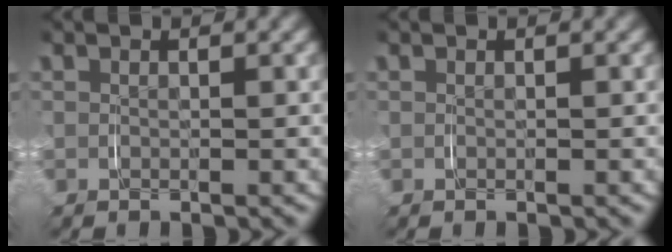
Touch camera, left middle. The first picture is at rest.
{"total": 0.0}